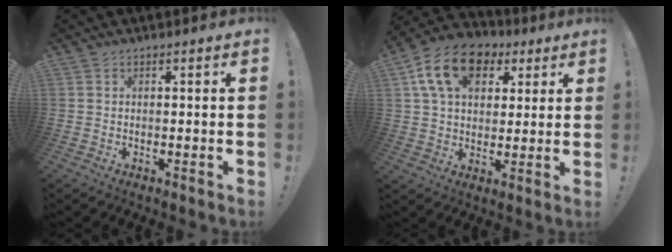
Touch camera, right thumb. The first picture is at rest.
{"total": 15.4, "force": [6.3, 10.5, 9.4], "torque": [-0.156, -0.012, 0.121]}